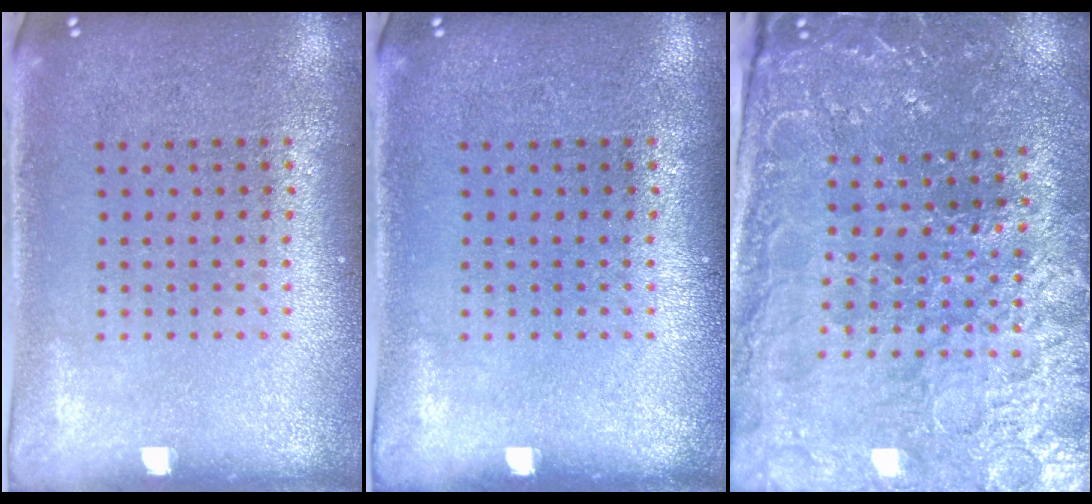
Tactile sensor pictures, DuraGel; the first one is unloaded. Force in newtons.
{"total": 0.0}
{"total": 3.6, "press": 3.6, "slide": 0.4}